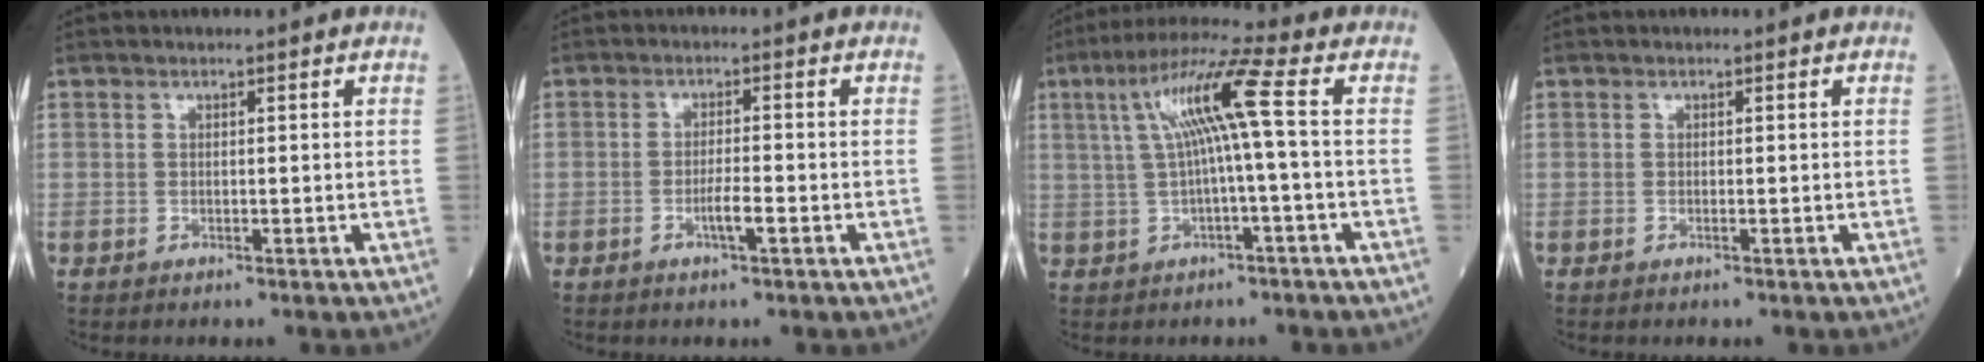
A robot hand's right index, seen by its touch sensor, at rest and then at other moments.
{"total": 3.0, "force": [-1.3, 0.2, 2.7], "torque": [-0.050, -0.002, -0.024]}
{"total": 9.3, "force": [1.2, -0.7, 9.2], "torque": [-0.170, 0.029, 0.024]}
{"total": 0.0}